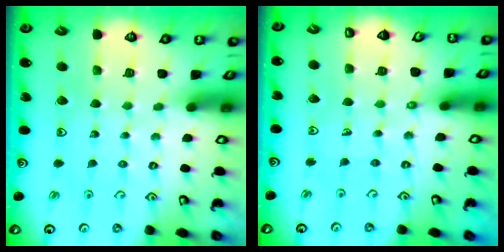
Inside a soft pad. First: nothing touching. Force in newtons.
{"total": 2.3, "press": 2.3, "slide": 0.5}